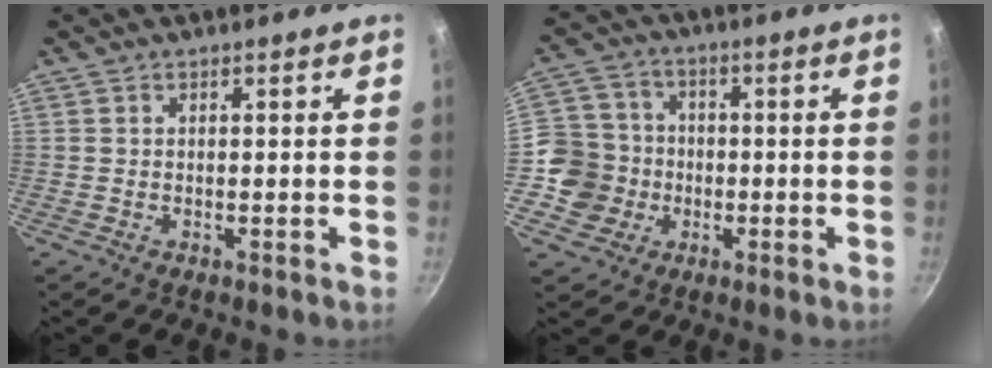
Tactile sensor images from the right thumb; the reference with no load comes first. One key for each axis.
{"total": 9.5, "fx": -2.0, "fy": 9.0, "fz": 2.2, "tx": -0.006, "ty": 0.029, "tz": -0.050}